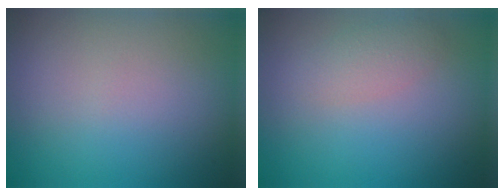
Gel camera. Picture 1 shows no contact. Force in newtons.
{"total": 1.7, "press": 1.7, "slide": 0.1}